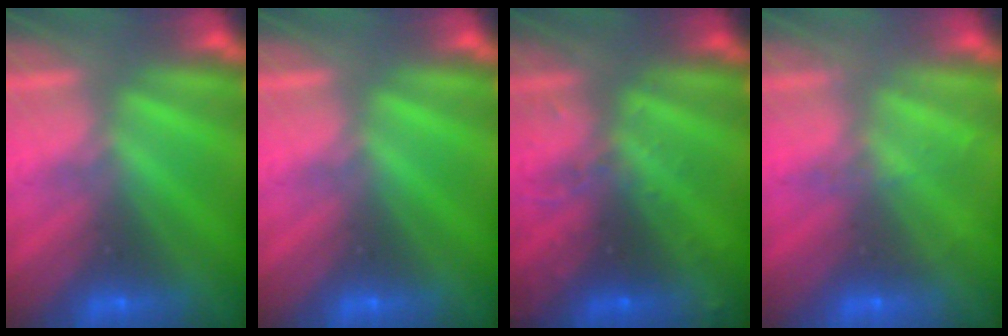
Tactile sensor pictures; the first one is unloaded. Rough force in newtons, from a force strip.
{"total": 0.0}
{"total": 2.9}
{"total": 1.9}